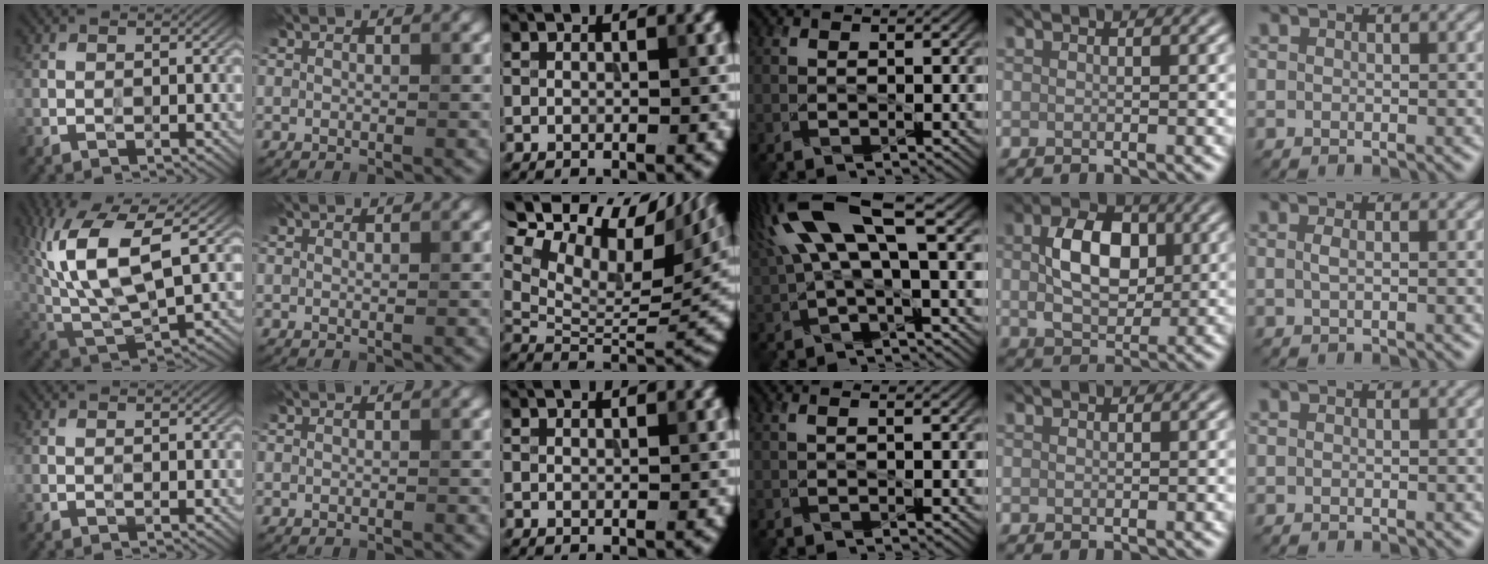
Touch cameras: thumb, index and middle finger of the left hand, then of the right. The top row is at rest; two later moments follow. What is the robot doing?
{"motion": "wipe", "object": "glasses"}